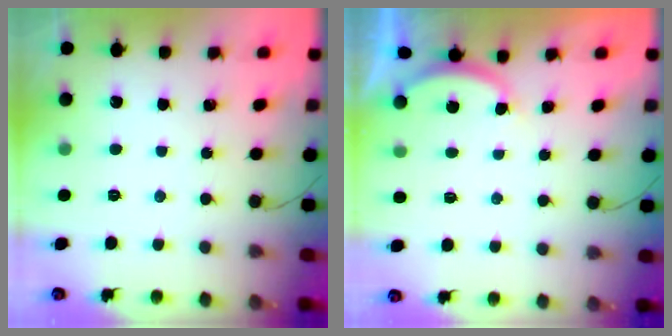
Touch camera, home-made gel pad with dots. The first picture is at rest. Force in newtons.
{"total": 2.5, "press": 2.5, "slide": 0.5}